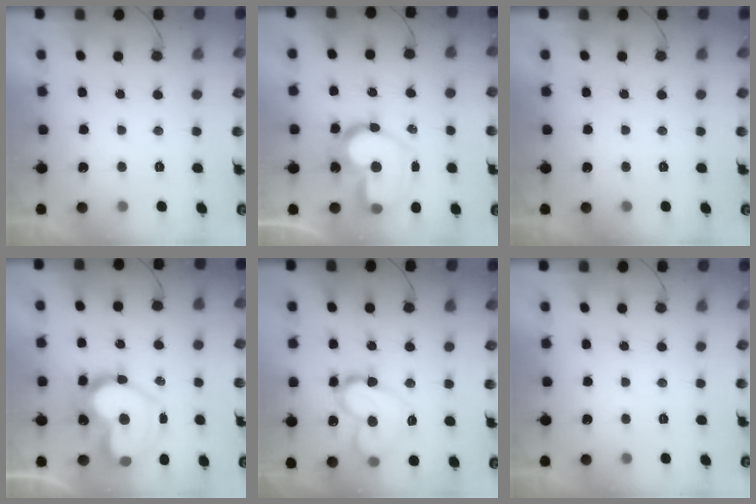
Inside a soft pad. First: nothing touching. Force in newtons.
{"total": 18.3, "press": 18.2, "slide": 1.3}
{"total": 0.0}
{"total": 22.7, "press": 22.7, "slide": 1.8}
{"total": 14.6, "press": 14.5, "slide": 1.8}
{"total": 0.0}